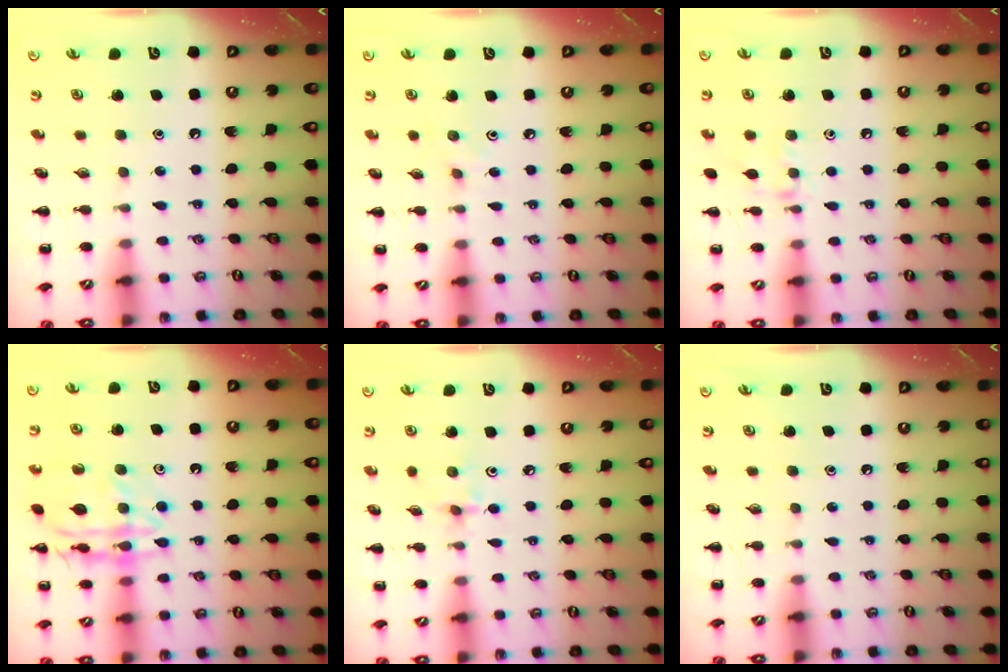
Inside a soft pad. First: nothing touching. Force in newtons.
{"total": 2.5, "press": 2.3, "slide": 1.0}
{"total": 7.2, "press": 7.1, "slide": 1.5}
{"total": 15.6, "press": 15.5, "slide": 1.3}
{"total": 2.8, "press": 2.6, "slide": 0.9}
{"total": 0.0}